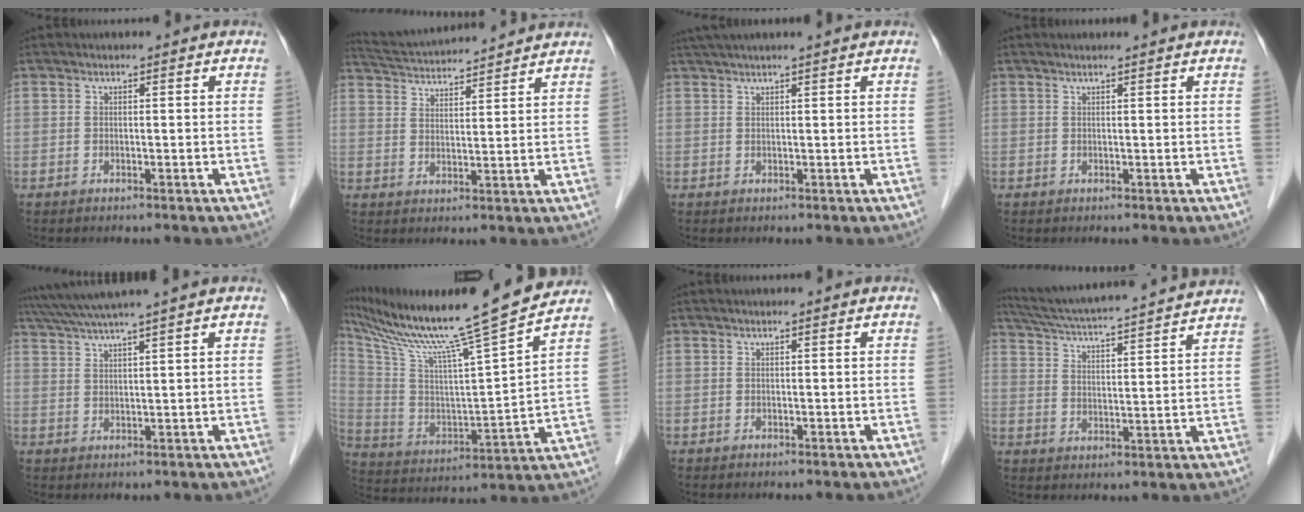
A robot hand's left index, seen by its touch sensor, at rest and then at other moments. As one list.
[{"total": 12.5, "force": [11.7, 0.3, 4.2], "torque": [-0.086, 0.028, 0.183]}, {"total": 5.8, "force": [4.9, -0.7, 3.1], "torque": [-0.045, 0.037, 0.077]}, {"total": 1.9, "force": [1.7, -0.2, 0.9], "torque": [-0.011, 0.015, 0.026]}, {"total": 7.7, "force": [6.5, -1.8, 3.8], "torque": [-0.067, 0.022, 0.110]}, {"total": 23.4, "force": [19.6, -1.6, 12.6], "torque": [-0.229, -0.026, 0.319]}, {"total": 0.0}, {"total": 21.4, "force": [19.6, 0.0, 8.6], "torque": [-0.152, 0.008, 0.279]}]